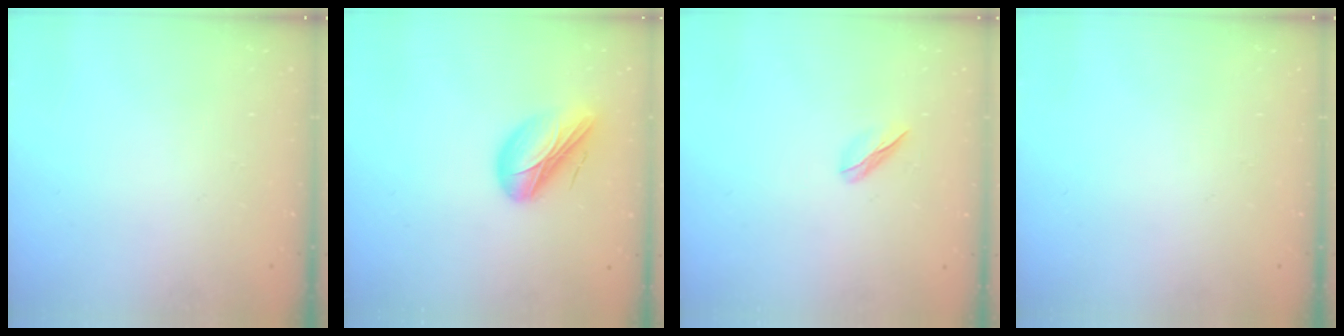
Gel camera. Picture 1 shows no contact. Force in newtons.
{"total": 13.2, "press": 12.5, "slide": 4.1}
{"total": 3.2, "press": 3.1, "slide": 0.8}
{"total": 0.0}